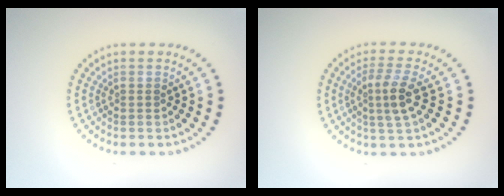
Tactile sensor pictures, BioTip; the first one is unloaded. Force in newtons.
{"total": 2.9, "press": 2.5, "slide": 1.4}